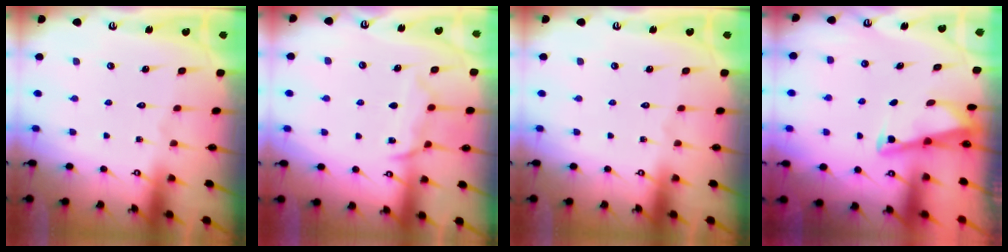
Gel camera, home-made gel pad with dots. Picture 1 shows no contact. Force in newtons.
{"total": 10.3, "press": 10.3, "slide": 0.9}
{"total": 0.0}
{"total": 2.9, "press": 2.9, "slide": 0.4}